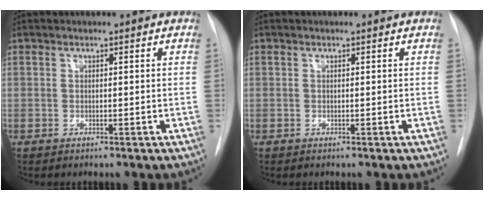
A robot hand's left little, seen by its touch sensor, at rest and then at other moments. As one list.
[{"total": 0.0}]